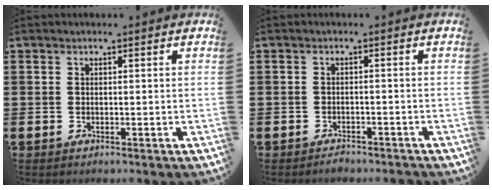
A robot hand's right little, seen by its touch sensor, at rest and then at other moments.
{"total": 1.1, "force": [-1.1, 0.1, 0.0], "torque": [0.004, -0.002, -0.025]}